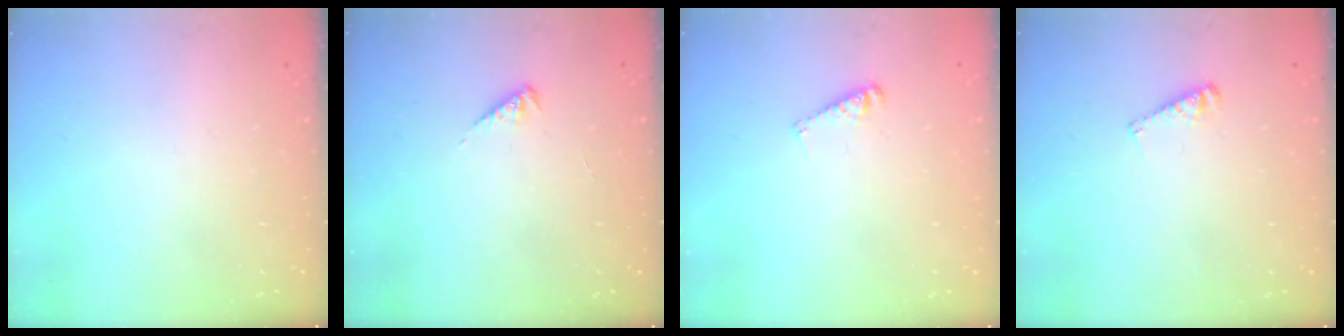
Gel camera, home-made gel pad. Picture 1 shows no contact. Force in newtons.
{"total": 2.3, "press": 2.3, "slide": 0.5}
{"total": 3.5, "press": 3.5, "slide": 0.3}
{"total": 3.6, "press": 3.6, "slide": 0.3}